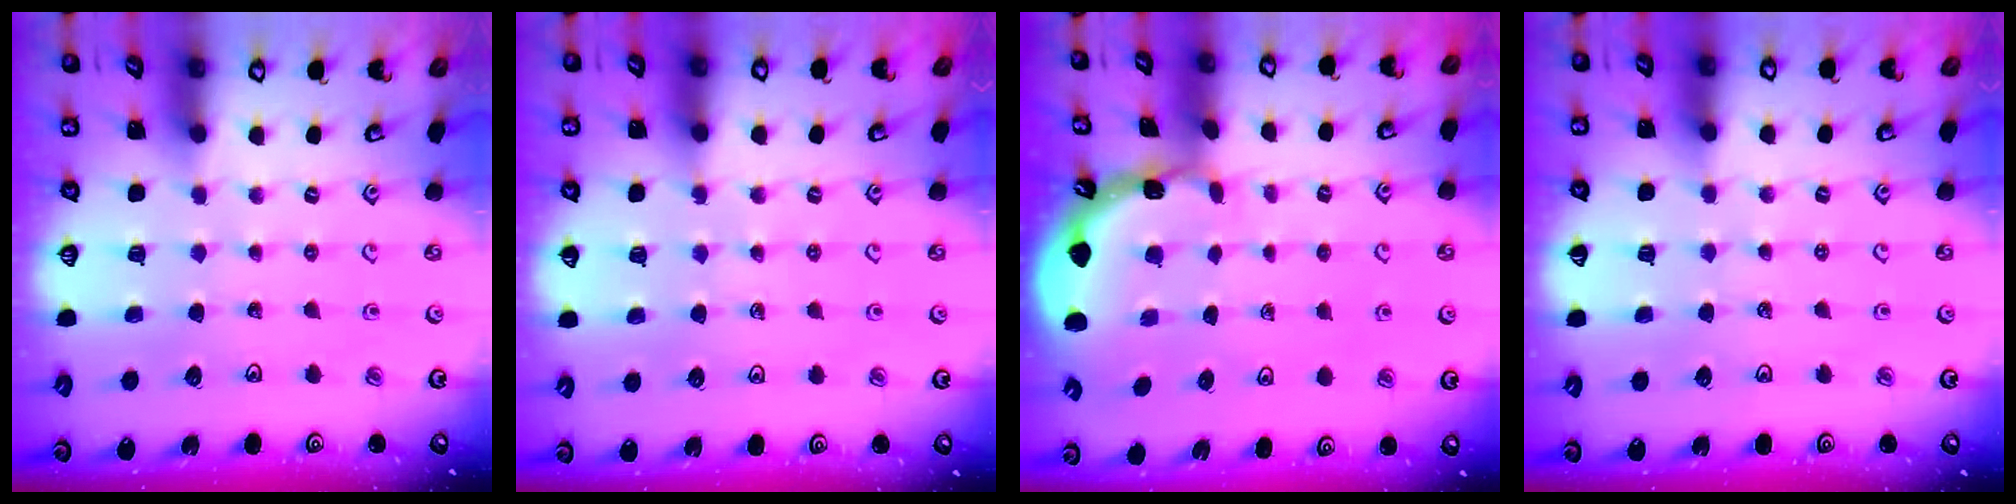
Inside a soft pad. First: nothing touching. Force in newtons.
{"total": 5.9, "press": 5.8, "slide": 1.2}
{"total": 1.8, "press": 1.8, "slide": 0.2}
{"total": 1.3, "press": 1.3, "slide": 0.2}